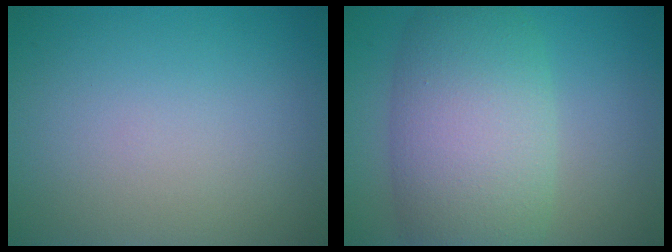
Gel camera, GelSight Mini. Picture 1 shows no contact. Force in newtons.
{"total": 9.5, "press": 9.5, "slide": 0.3}